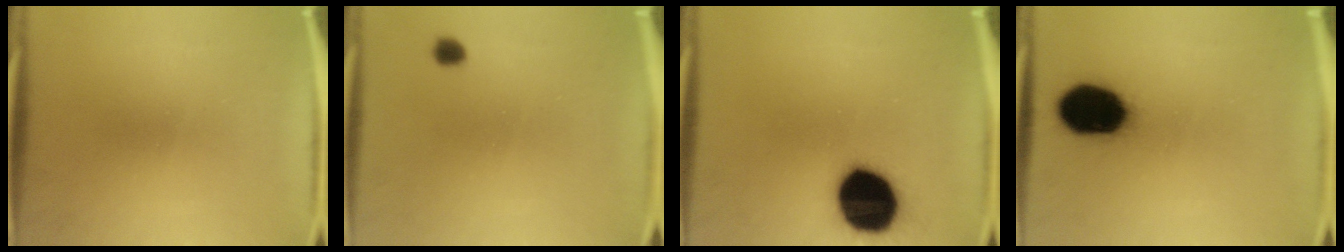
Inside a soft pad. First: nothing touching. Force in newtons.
{"total": 1.7}
{"total": 19.7}
{"total": 17.4}